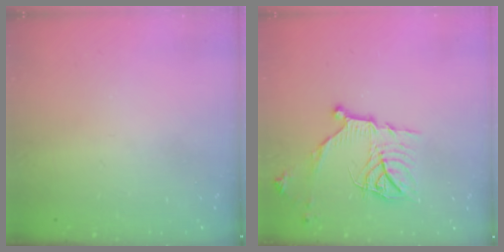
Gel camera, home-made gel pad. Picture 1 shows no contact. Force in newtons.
{"total": 14.7, "press": 14.7, "slide": 0.2}